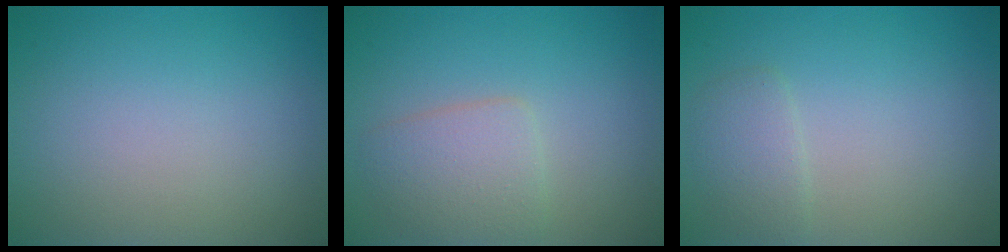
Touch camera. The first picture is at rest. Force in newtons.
{"total": 2.9, "press": 2.9, "slide": 0.2}
{"total": 1.8, "press": 1.8, "slide": 0.2}